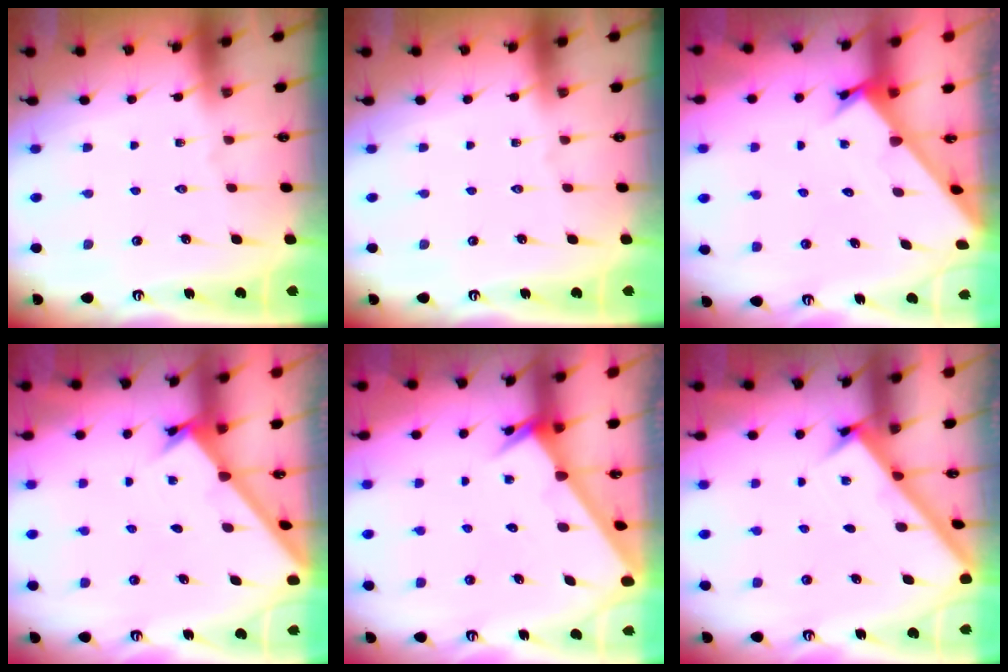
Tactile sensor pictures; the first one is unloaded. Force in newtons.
{"total": 0.0}
{"total": 2.2, "press": 2.2, "slide": 0.1}
{"total": 1.8, "press": 1.8, "slide": 0.1}
{"total": 2.5, "press": 2.5, "slide": 0.1}
{"total": 2.4, "press": 2.4, "slide": 0.3}